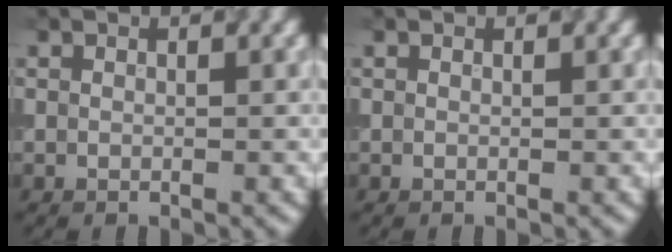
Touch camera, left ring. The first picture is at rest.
{"total": 0.0}